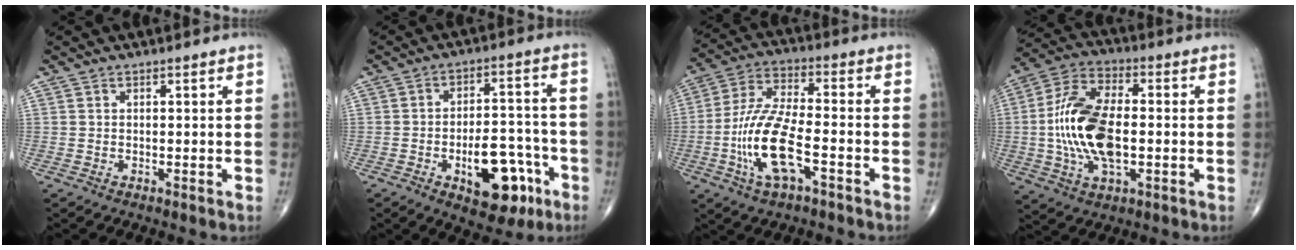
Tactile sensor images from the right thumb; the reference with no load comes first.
{"total": 14.0, "force": [-5.8, 7.1, 10.6], "torque": [-0.118, 0.045, -0.074]}
{"total": 14.2, "force": [-4.5, 5.1, 12.4], "torque": [-0.257, 0.030, -0.085]}
{"total": 17.0, "force": [-1.1, 8.5, 14.6], "torque": [-0.293, 0.014, -0.024]}